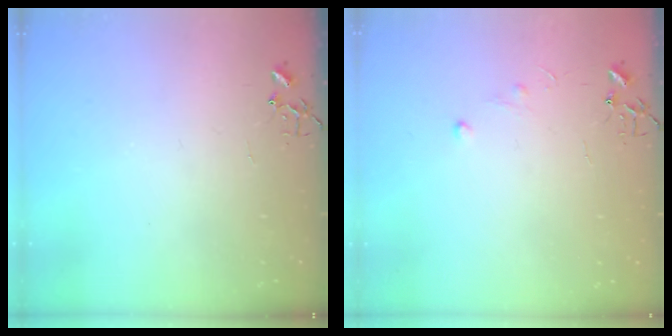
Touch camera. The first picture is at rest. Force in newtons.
{"total": 3.8, "press": 3.8, "slide": 0.5}